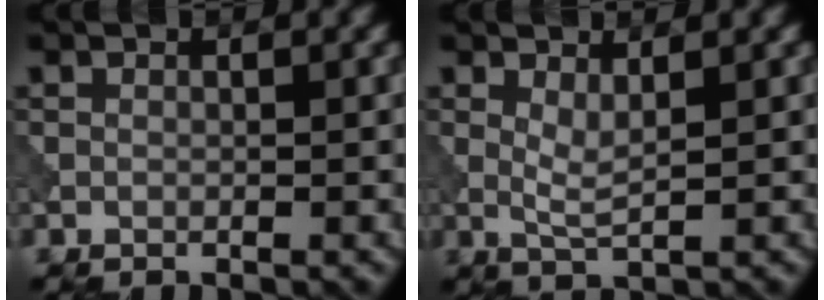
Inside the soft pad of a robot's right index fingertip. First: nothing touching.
{"total": 1.9, "force": [0.8, 0.3, 1.7], "torque": [-0.038, -0.005, 0.018]}